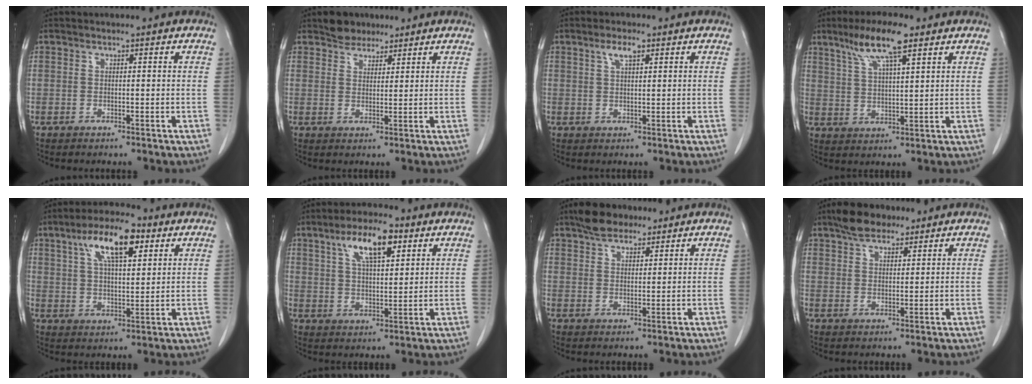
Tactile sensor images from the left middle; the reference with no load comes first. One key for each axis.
{"total": 3.5, "fx": 3.0, "fy": 1.9, "fz": 0.5, "tx": -0.011, "ty": 0.007, "tz": 0.050}
{"total": 2.7, "fx": 1.5, "fy": 0.8, "fz": 2.1, "tx": -0.045, "ty": 0.005, "tz": 0.031}
{"total": 8.9, "fx": 5.7, "fy": 1.2, "fz": 6.7, "tx": -0.129, "ty": 0.010, "tz": 0.104}
{"total": 10.8, "fx": 5.4, "fy": 3.4, "fz": 8.8, "tx": -0.158, "ty": 0.019, "tz": 0.093}
{"total": 8.6, "fx": 4.5, "fy": 2.7, "fz": 6.9, "tx": -0.128, "ty": 0.012, "tz": 0.079}
{"total": 5.4, "fx": 4.3, "fy": 2.4, "fz": 2.3, "tx": -0.050, "ty": 0.014, "tz": 0.079}
{"total": 5.8, "fx": 4.4, "fy": 2.5, "fz": 2.7, "tx": -0.056, "ty": 0.014, "tz": 0.082}